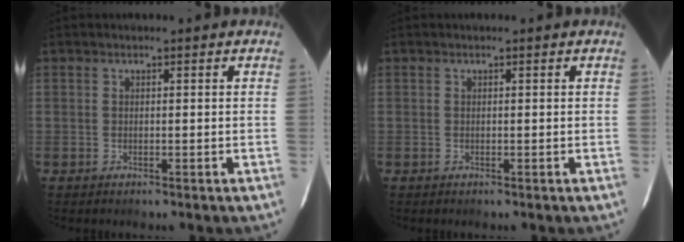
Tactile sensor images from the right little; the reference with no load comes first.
{"total": 0.0}